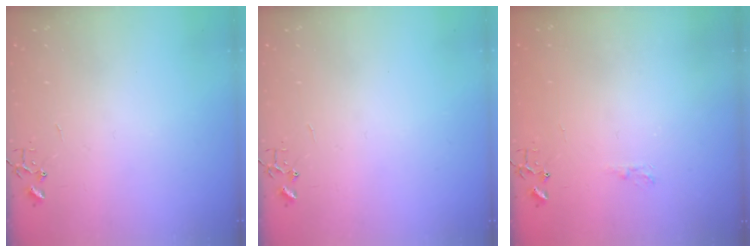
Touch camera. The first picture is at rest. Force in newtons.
{"total": 0.0}
{"total": 5.1, "press": 5.1, "slide": 0.4}